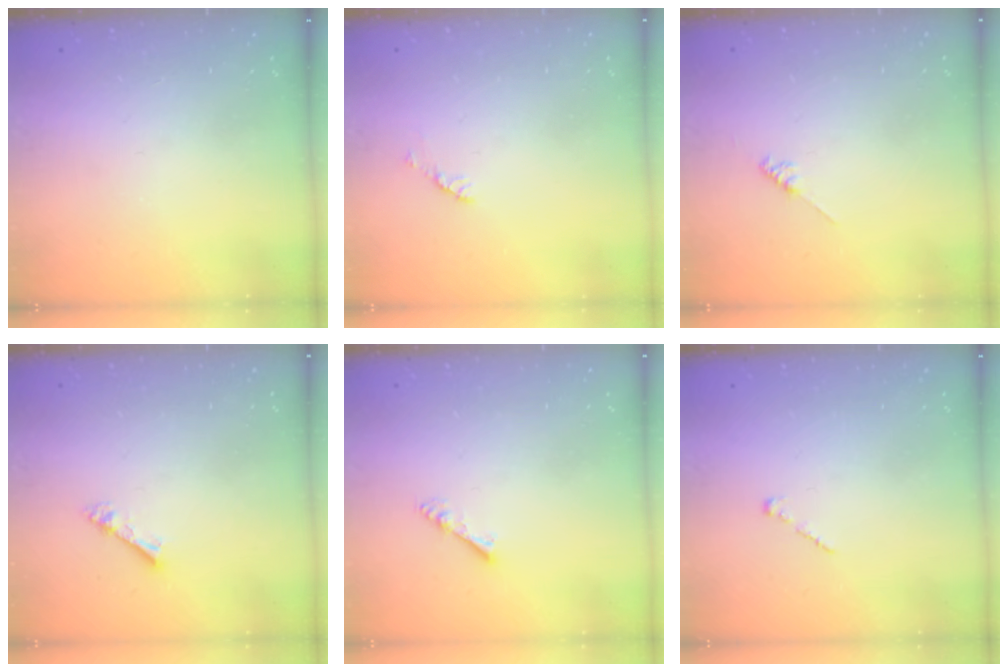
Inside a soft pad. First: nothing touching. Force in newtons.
{"total": 2.8, "press": 2.7, "slide": 0.4}
{"total": 1.8, "press": 1.7, "slide": 0.3}
{"total": 2.3, "press": 2.3, "slide": 0.3}
{"total": 2.9, "press": 2.8, "slide": 0.4}
{"total": 1.0, "press": 0.8, "slide": 0.5}